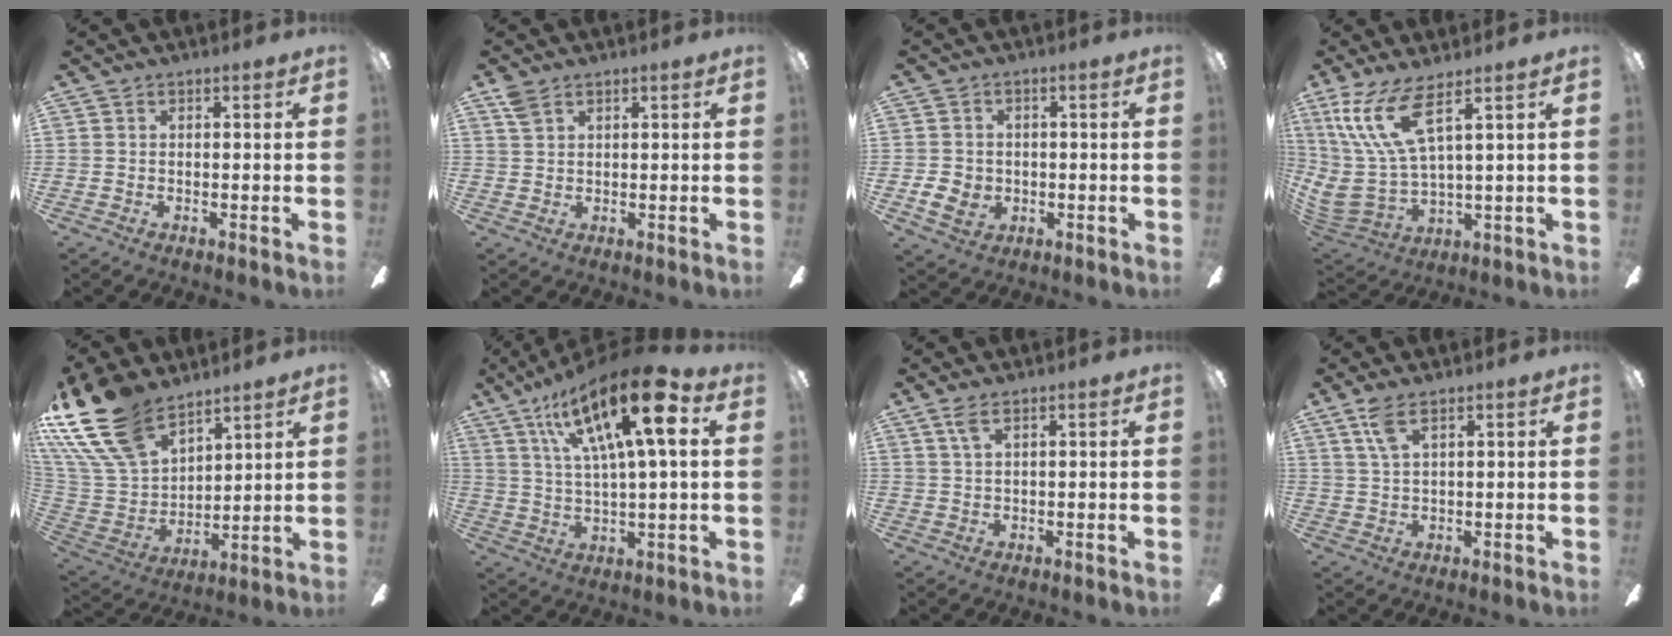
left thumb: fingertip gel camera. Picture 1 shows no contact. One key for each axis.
{"total": 3.1, "fx": 2.1, "fy": 1.7, "fz": 1.4, "tx": -0.034, "ty": -0.001, "tz": 0.041}
{"total": 5.6, "fx": -1.2, "fy": 4.9, "fz": 2.6, "tx": -0.043, "ty": 0.004, "tz": -0.023}
{"total": 17.0, "fx": 9.1, "fy": 5.9, "fz": 13.2, "tx": -0.306, "ty": -0.039, "tz": 0.156}
{"total": 22.8, "fx": 15.7, "fy": 12.0, "fz": 11.4, "tx": -0.271, "ty": -0.090, "tz": 0.290}
{"total": 21.9, "fx": 9.9, "fy": 6.3, "fz": 18.5, "tx": -0.325, "ty": -0.036, "tz": 0.148}
{"total": 3.4, "fx": 2.0, "fy": 1.3, "fz": 2.4, "tx": -0.054, "ty": 0.004, "tz": 0.036}
{"total": 5.2, "fx": 3.2, "fy": 1.9, "fz": 3.7, "tx": -0.083, "ty": 0.001, "tz": 0.058}